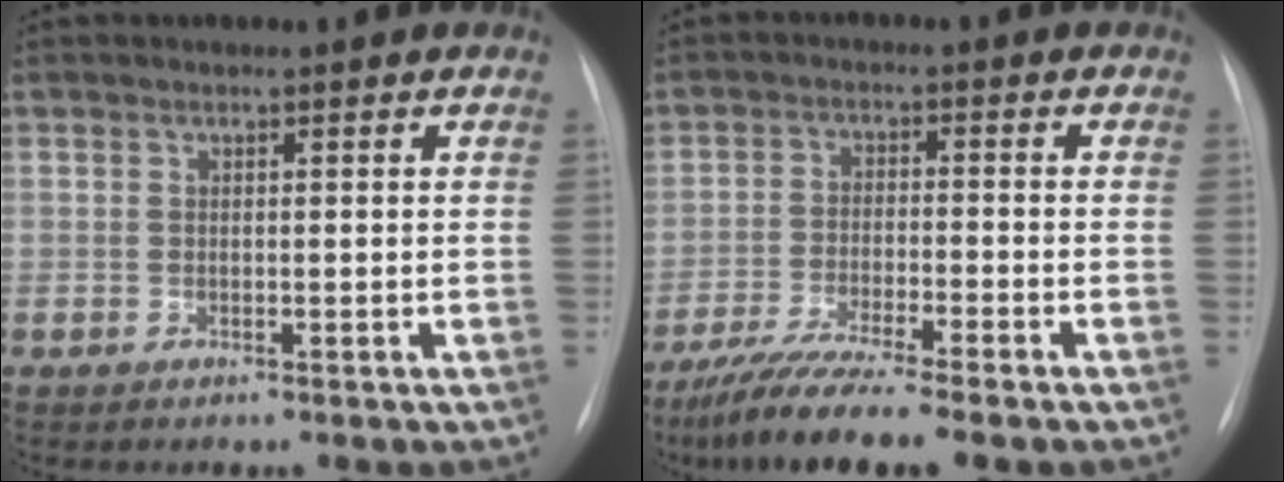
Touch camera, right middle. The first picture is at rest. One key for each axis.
{"total": 9.3, "fx": -7.4, "fy": -0.2, "fz": 5.7, "tx": -0.099, "ty": -0.030, "tz": -0.127}